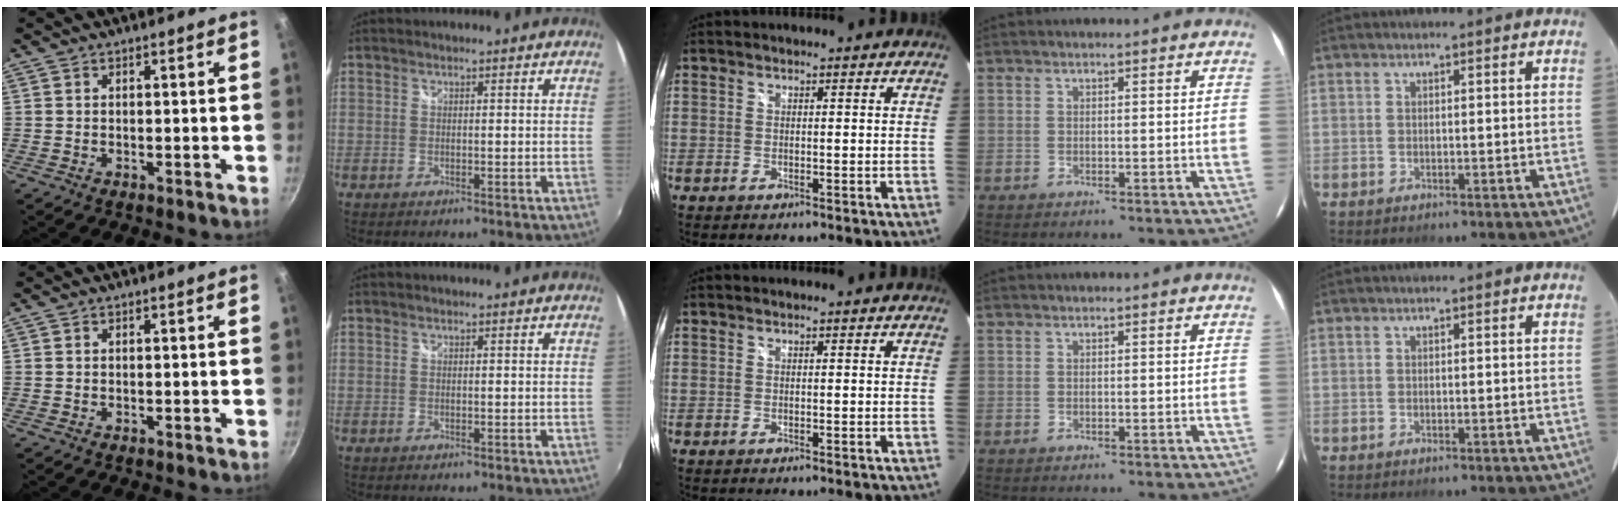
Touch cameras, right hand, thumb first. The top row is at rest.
{}